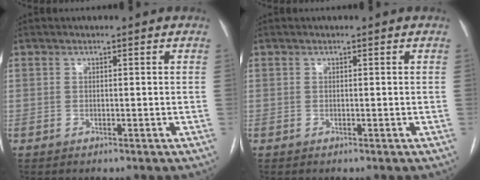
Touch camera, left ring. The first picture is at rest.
{"total": 0.0}